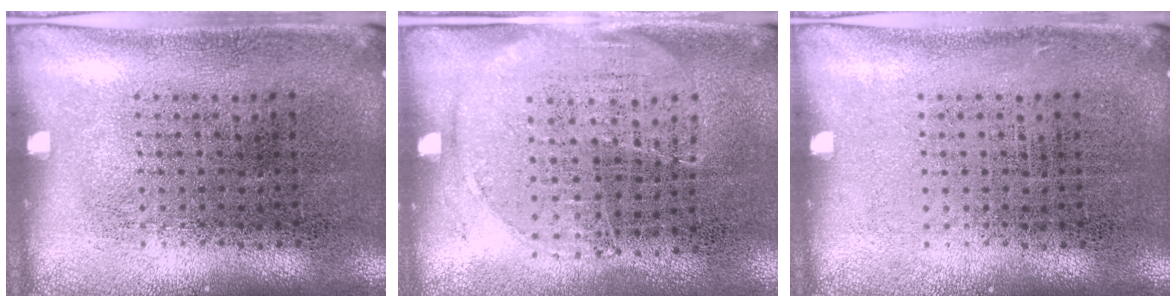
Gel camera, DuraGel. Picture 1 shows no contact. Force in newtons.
{"total": 1.4, "press": 1.2, "slide": 0.7}
{"total": 0.0}